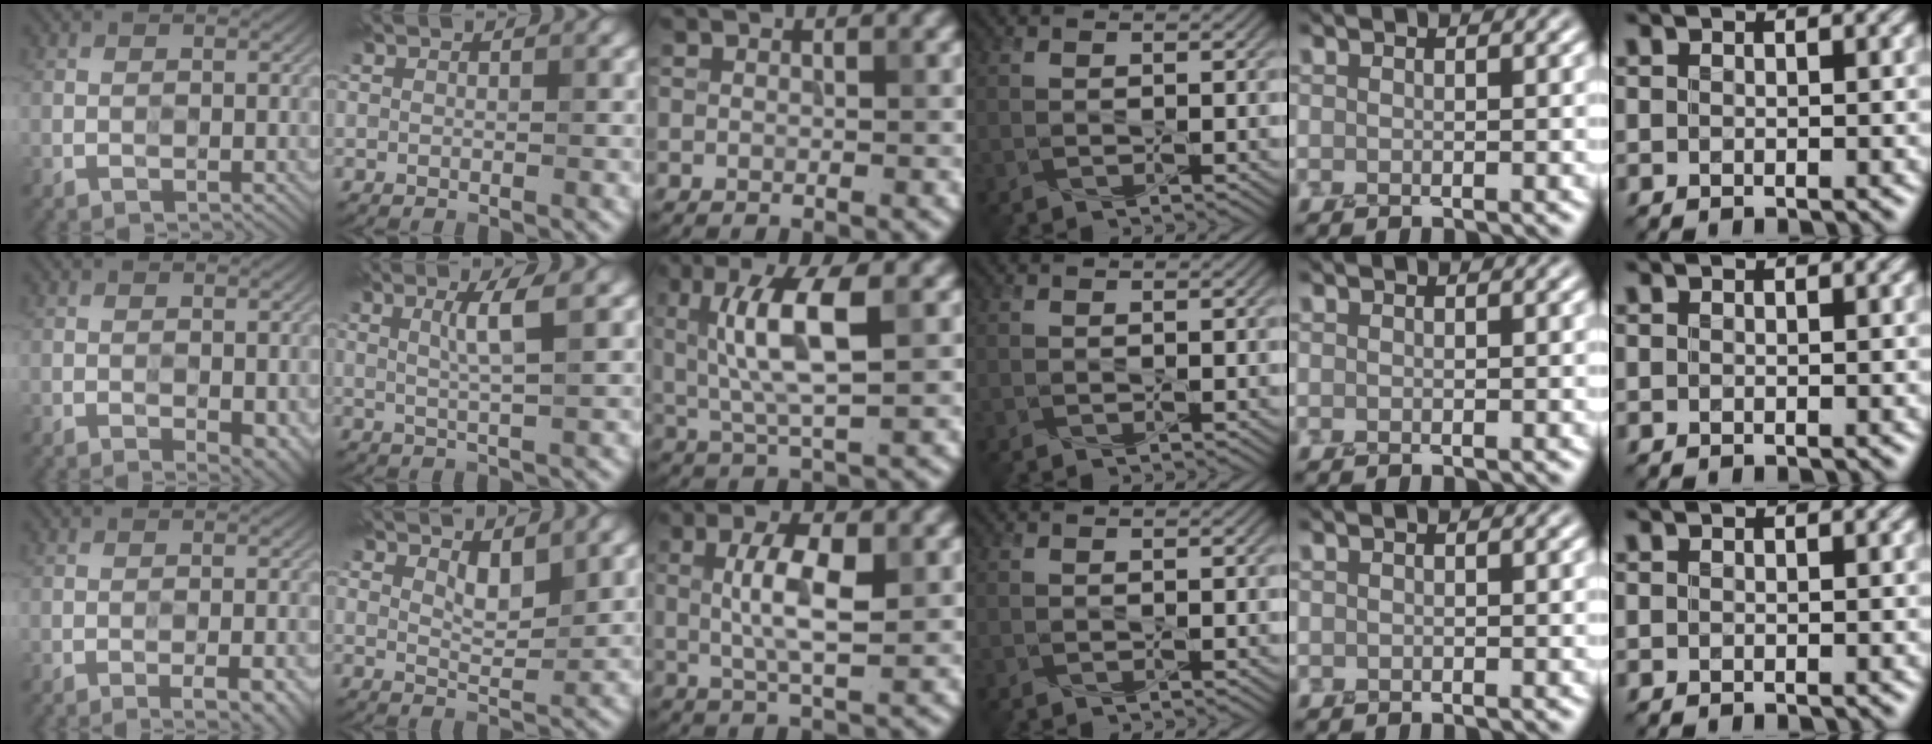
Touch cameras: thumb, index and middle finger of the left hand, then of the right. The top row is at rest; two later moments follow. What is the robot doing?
{"motion": "screw", "object": "mustard bottle"}